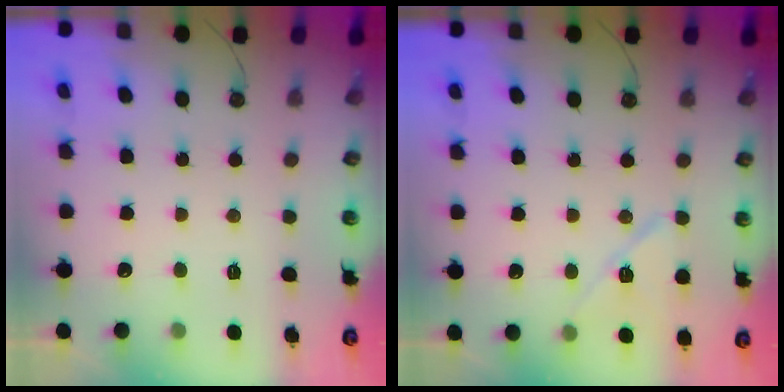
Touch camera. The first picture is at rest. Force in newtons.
{"total": 10.3, "press": 10.1, "slide": 1.6}